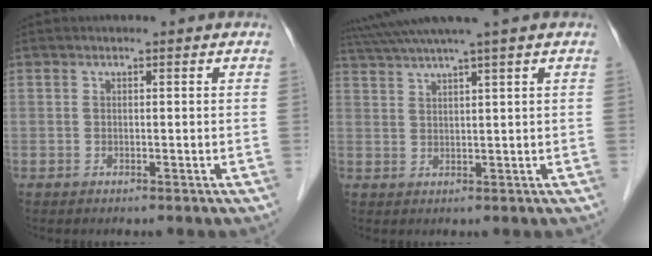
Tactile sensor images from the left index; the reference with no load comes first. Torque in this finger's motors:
{"motor_torque": [0.18, -0.51, 1.02, 0.21]}